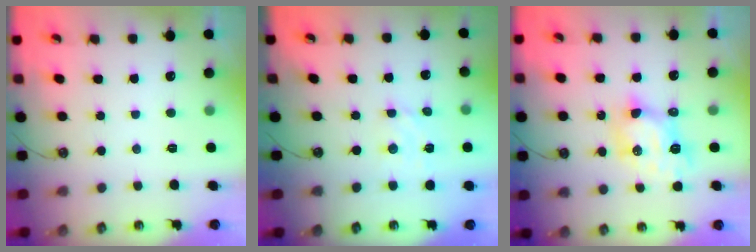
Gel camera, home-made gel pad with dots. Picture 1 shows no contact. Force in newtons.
{"total": 2.8, "press": 2.8, "slide": 0.1}
{"total": 7.6, "press": 7.5, "slide": 0.6}